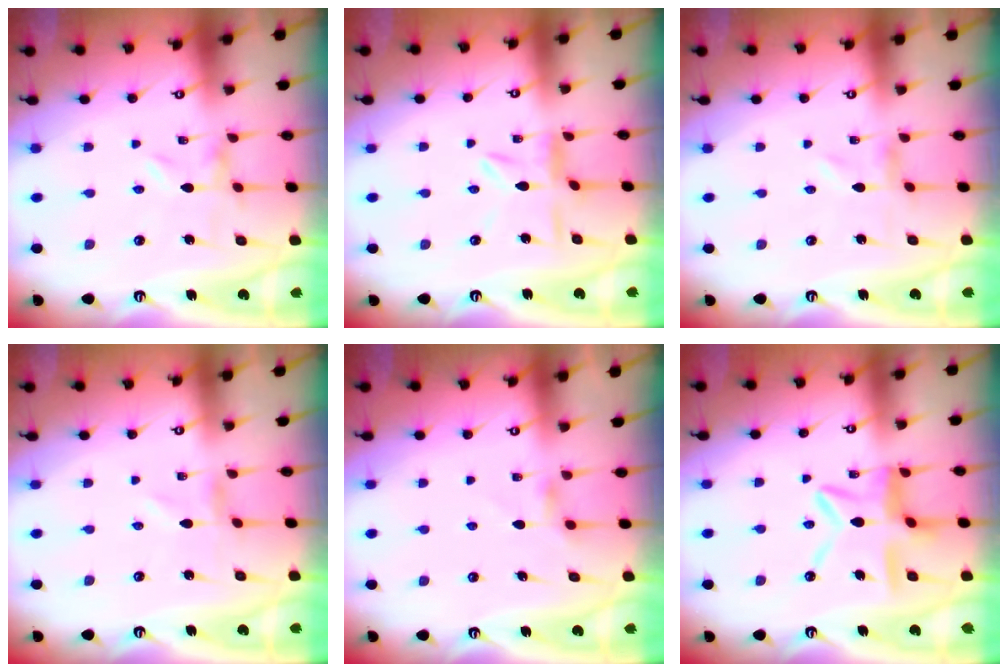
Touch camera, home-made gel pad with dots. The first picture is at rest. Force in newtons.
{"total": 4.7, "press": 4.7, "slide": 0.4}
{"total": 0.0}
{"total": 0.6, "press": 0.6, "slide": 0.2}
{"total": 3.2, "press": 3.2, "slide": 0.6}
{"total": 12.2, "press": 12.2, "slide": 1.2}